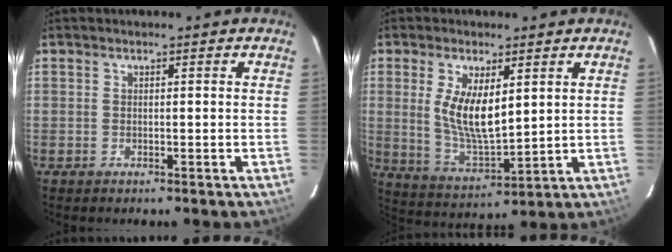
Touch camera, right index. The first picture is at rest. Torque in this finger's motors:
{"motor_torque": [0.10, 0.20, 0.18, 0.08]}